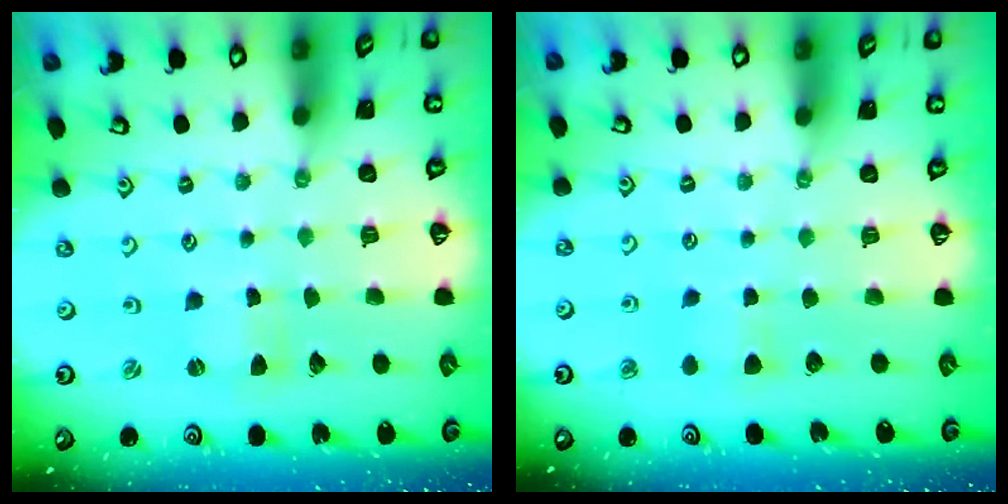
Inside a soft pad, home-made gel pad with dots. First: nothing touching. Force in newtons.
{"total": 4.5, "press": 4.4, "slide": 0.8}